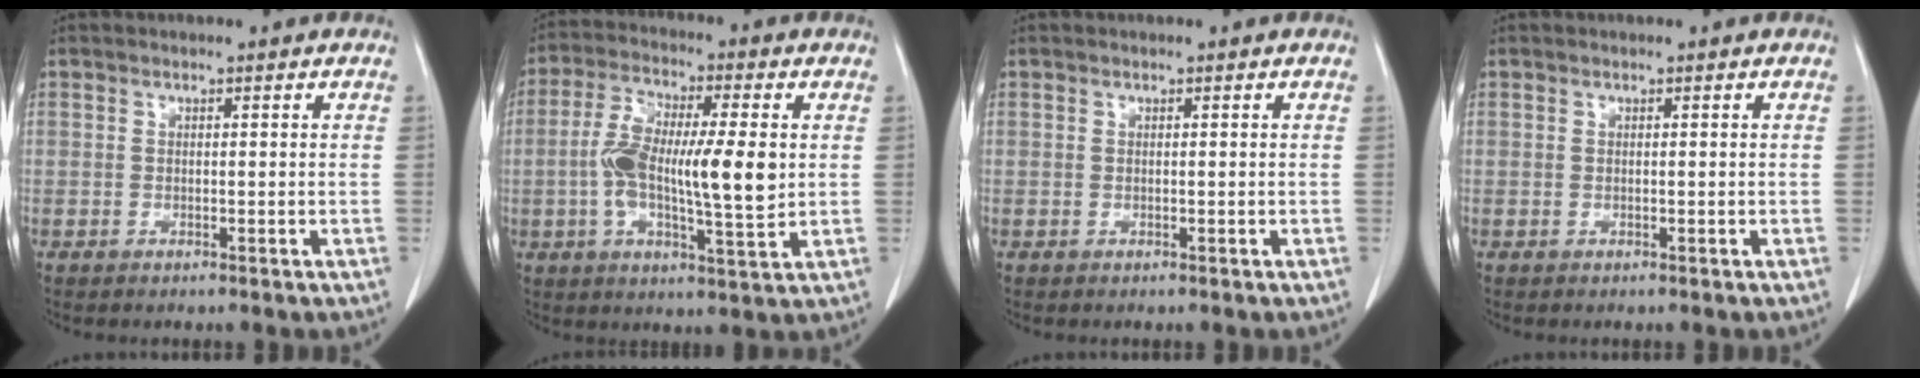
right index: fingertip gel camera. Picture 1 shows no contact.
{"total": 14.7, "force": [0.0, 3.7, 14.2], "torque": [-0.262, 0.008, -0.002]}
{"total": 0.0}
{"total": 0.0}